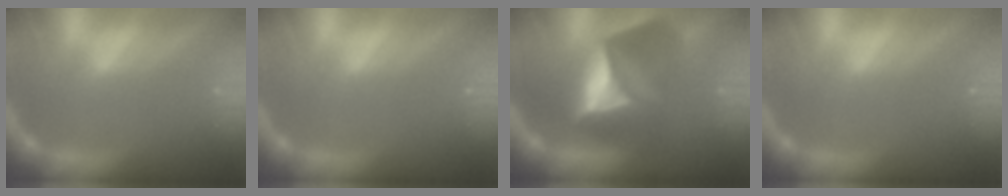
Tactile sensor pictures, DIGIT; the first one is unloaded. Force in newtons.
{"total": 0.0}
{"total": 9.0}
{"total": 0.0}